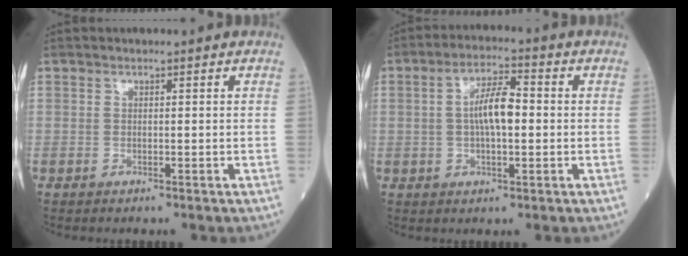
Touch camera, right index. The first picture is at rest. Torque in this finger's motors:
{"motor_torque": [0.16, 0.02, 0.17, 0.05]}